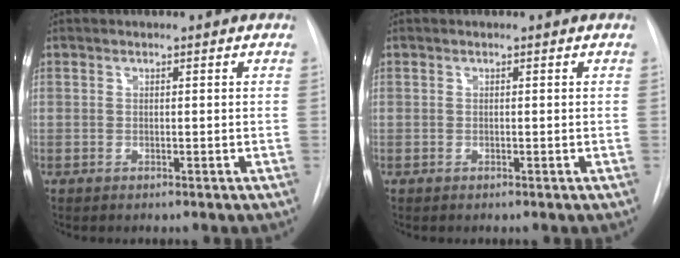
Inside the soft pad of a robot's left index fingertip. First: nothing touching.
{"total": 0.6, "force": [-0.6, 0.0, -0.1], "torque": [0.003, -0.006, -0.009]}